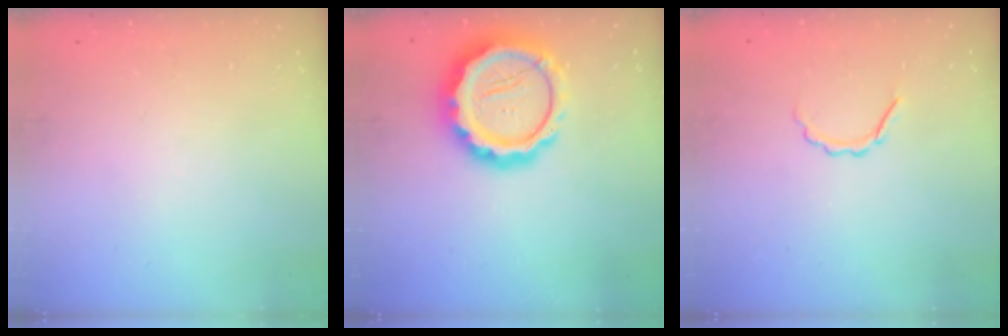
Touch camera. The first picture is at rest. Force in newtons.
{"total": 16.1, "press": 15.8, "slide": 3.1}
{"total": 3.6, "press": 3.5, "slide": 0.7}